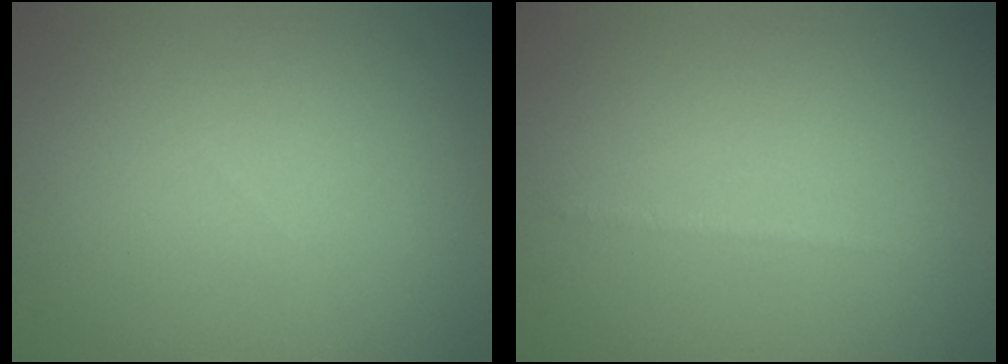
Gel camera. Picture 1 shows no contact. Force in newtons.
{"total": 0.6, "press": 0.6, "slide": 0.1}